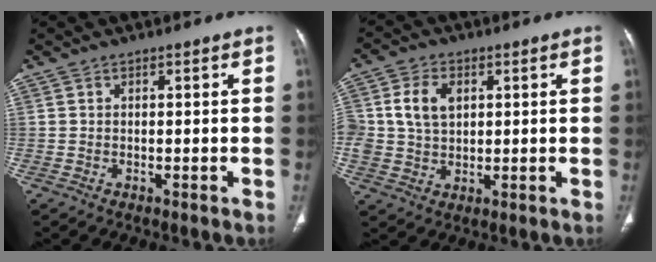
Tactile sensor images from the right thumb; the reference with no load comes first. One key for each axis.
{"total": 8.0, "fx": 1.9, "fy": 5.8, "fz": 5.2, "tx": -0.089, "ty": 0.000, "tz": 0.039}